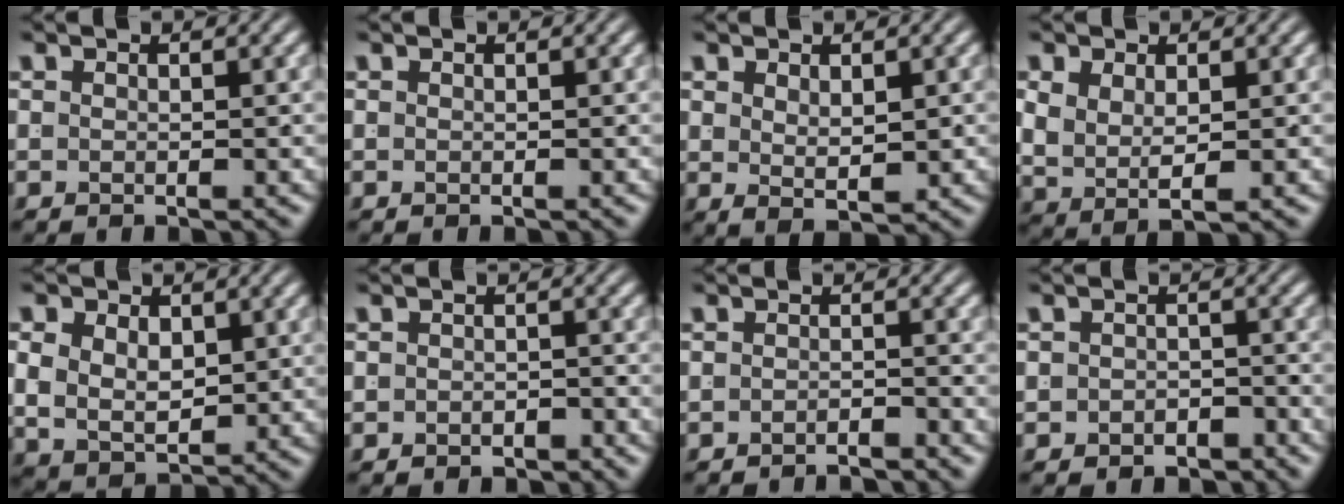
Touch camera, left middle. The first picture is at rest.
{"total": 0.0}
{"total": 2.2, "force": [0.2, 0.0, 2.1], "torque": [-0.028, -0.017, 0.021]}
{"total": 5.1, "force": [-0.2, 3.5, 3.6], "torque": [-0.093, -0.025, 0.010]}
{"total": 6.7, "force": [0.0, 5.4, 4.0], "torque": [-0.086, -0.028, 0.011]}
{"total": 1.5, "force": [-1.5, 0.4, 0.0], "torque": [0.003, -0.007, -0.020]}
{"total": 2.0, "force": [-2.0, -0.5, -0.1], "torque": [0.008, -0.004, -0.032]}
{"total": 2.5, "force": [-2.3, 0.9, -0.2], "torque": [0.007, -0.008, -0.037]}